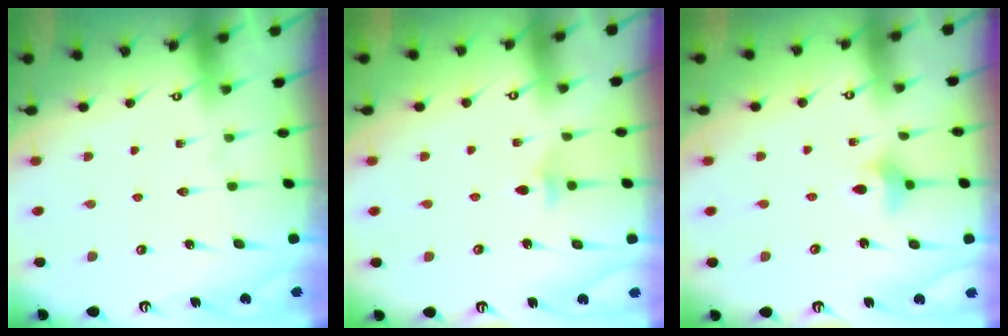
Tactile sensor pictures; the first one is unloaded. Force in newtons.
{"total": 2.9, "press": 2.8, "slide": 0.9}
{"total": 2.9, "press": 2.9, "slide": 0.4}